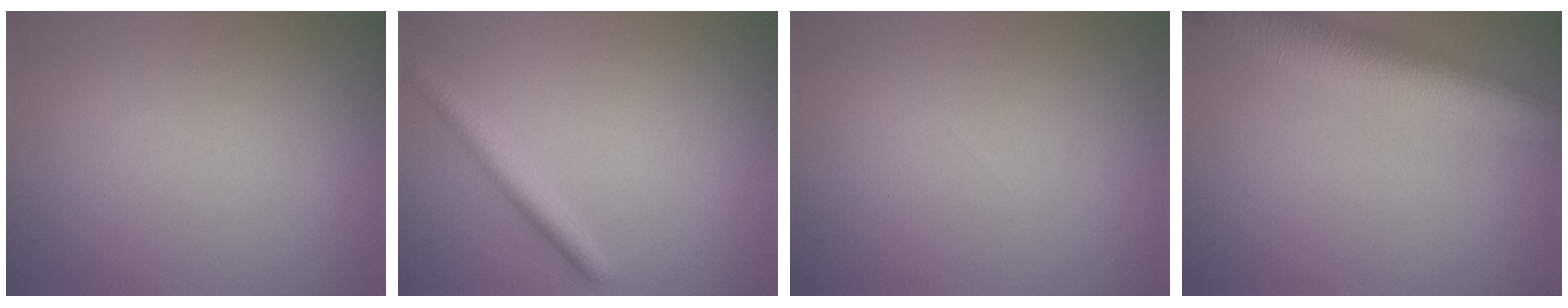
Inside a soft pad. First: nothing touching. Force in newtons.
{"total": 2.3, "press": 2.3, "slide": 0.1}
{"total": 0.0}
{"total": 7.6, "press": 7.6, "slide": 0.6}